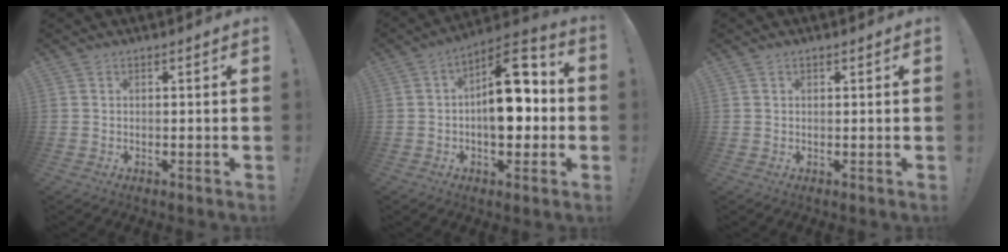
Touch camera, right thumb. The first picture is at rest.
{"total": 17.1, "force": [0.4, 9.8, 14.1], "torque": [-0.179, 0.009, 0.008]}
{"total": 0.5, "force": [0.4, 0.2, 0.2], "torque": [0.003, -0.003, 0.007]}